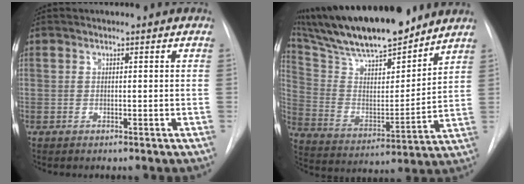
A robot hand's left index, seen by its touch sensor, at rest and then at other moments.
{"total": 21.4, "force": [18.1, 3.8, 10.8], "torque": [-0.199, 0.002, 0.310]}